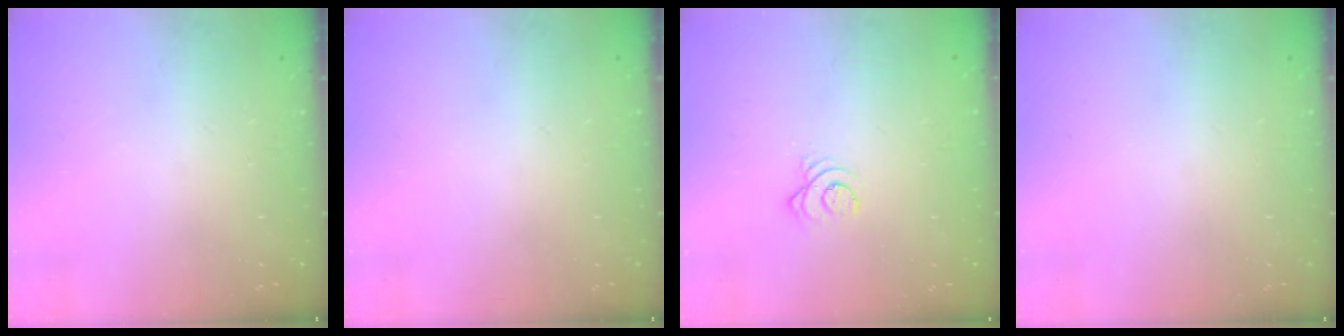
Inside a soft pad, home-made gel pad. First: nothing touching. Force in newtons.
{"total": 0.0}
{"total": 3.0, "press": 3.0, "slide": 0.3}
{"total": 0.0}